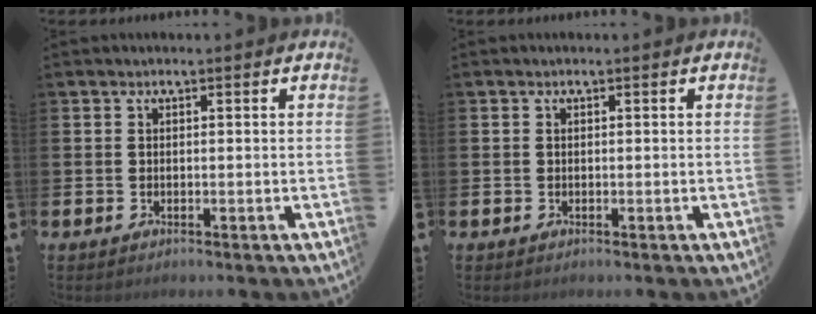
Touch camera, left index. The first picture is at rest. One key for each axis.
{"total": 0.0}